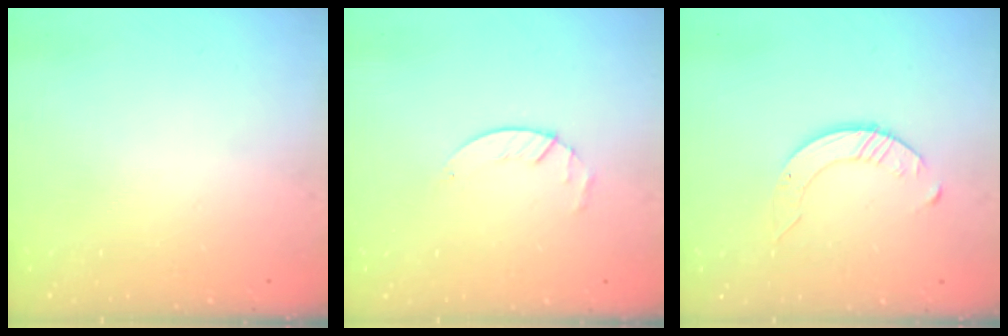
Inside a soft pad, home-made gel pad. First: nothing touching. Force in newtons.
{"total": 2.9, "press": 2.9, "slide": 0.4}
{"total": 3.4, "press": 3.3, "slide": 0.4}